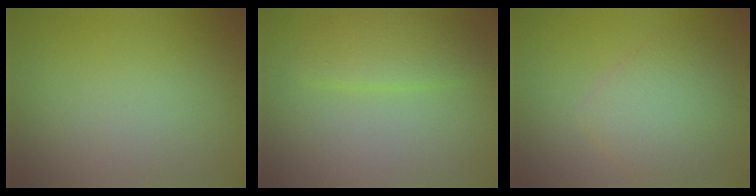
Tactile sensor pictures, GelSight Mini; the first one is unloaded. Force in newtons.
{"total": 2.9, "press": 2.9, "slide": 0.2}
{"total": 3.6, "press": 3.6, "slide": 0.2}